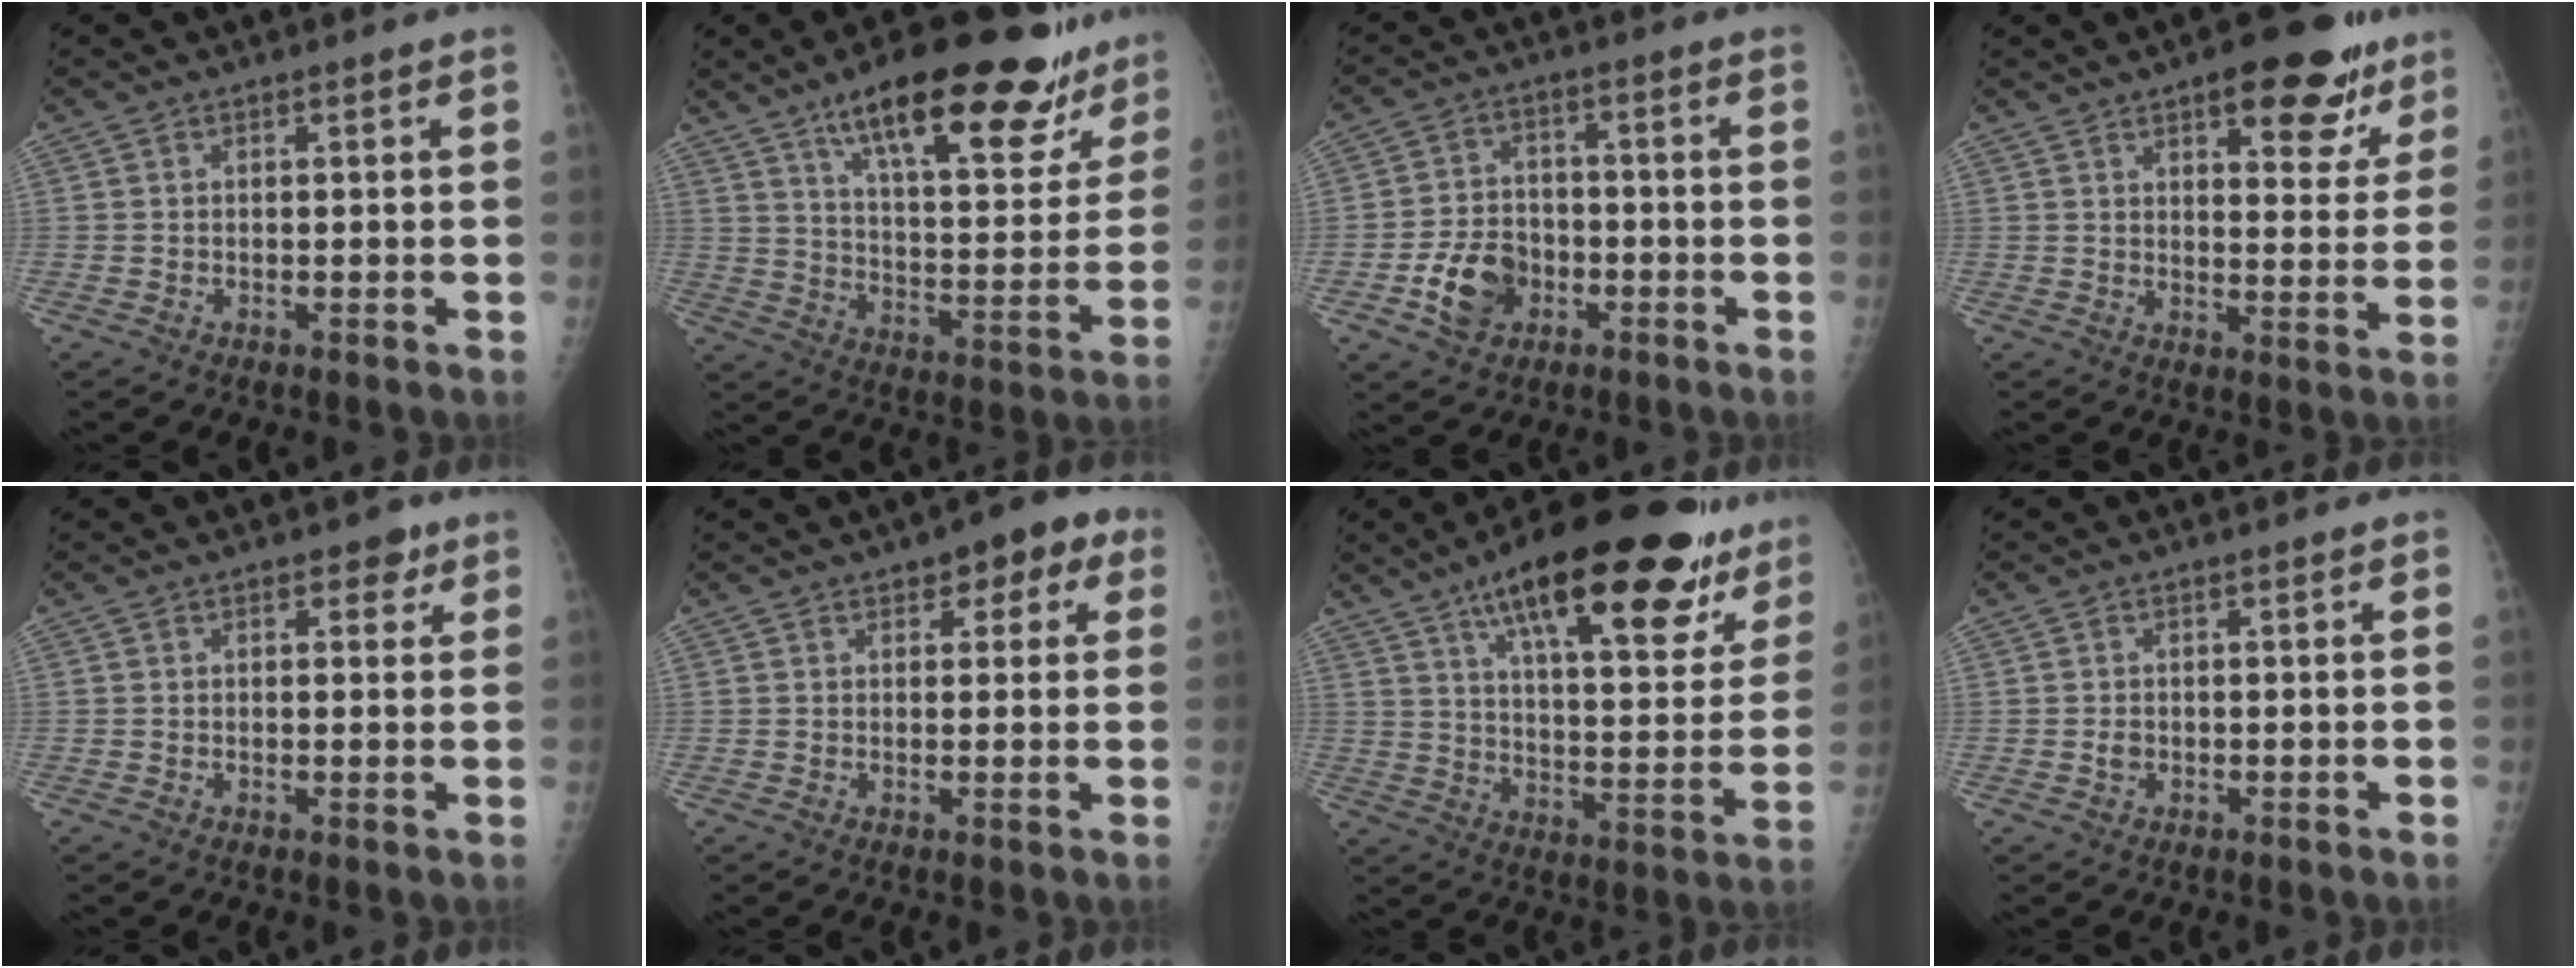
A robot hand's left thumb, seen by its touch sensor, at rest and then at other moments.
{"total": 25.4, "force": [16.8, 8.6, 17.0], "torque": [-0.198, -0.056, 0.254]}
{"total": 9.1, "force": [-3.7, 6.8, 4.8], "torque": [-0.067, 0.022, -0.065]}
{"total": 14.5, "force": [8.6, 6.1, 9.9], "torque": [-0.072, -0.035, 0.111]}
{"total": 2.6, "force": [1.4, 1.7, 1.4], "torque": [0.003, -0.003, 0.014]}
{"total": 6.9, "force": [3.2, 3.6, 4.9], "torque": [-0.022, 0.001, 0.031]}
{"total": 27.8, "force": [17.3, 9.4, 19.5], "torque": [-0.253, -0.046, 0.258]}
{"total": 1.2, "force": [-0.4, 1.0, 0.5], "torque": [-0.005, 0.002, -0.007]}